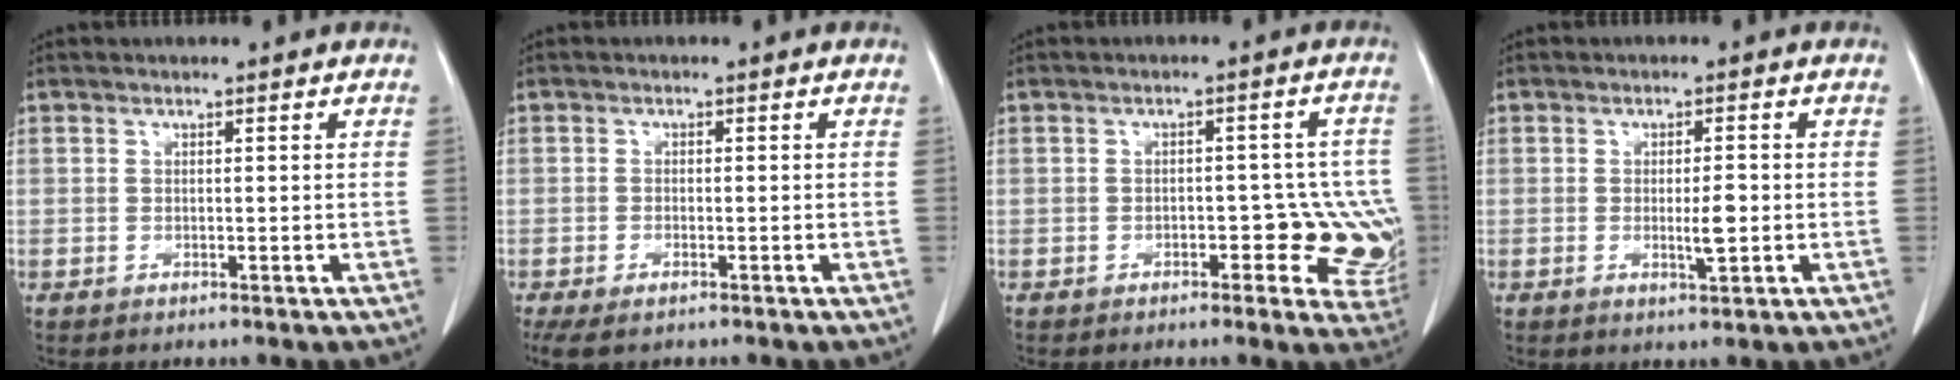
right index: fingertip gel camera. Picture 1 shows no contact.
{"total": 4.8, "force": [-3.3, 1.9, 2.9], "torque": [-0.058, -0.012, -0.053]}
{"total": 9.0, "force": [-2.3, 4.5, 7.4], "torque": [-0.056, 0.016, -0.027]}
{"total": 3.3, "force": [-0.5, 0.5, 3.2], "torque": [-0.053, -0.002, -0.005]}